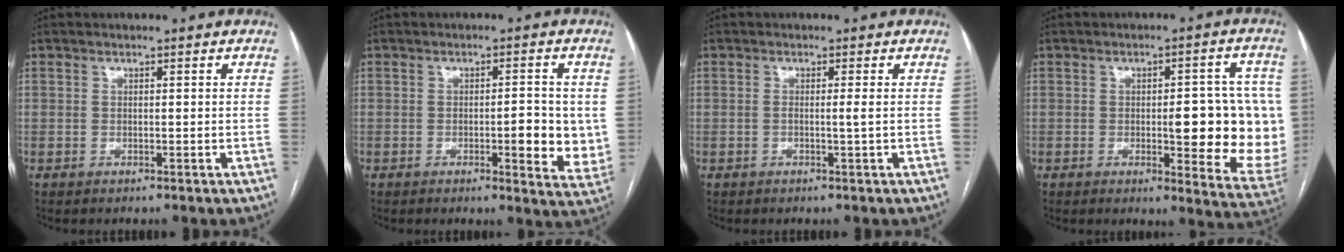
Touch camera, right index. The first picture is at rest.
{"total": 7.1, "force": [-0.5, 1.9, 6.8], "torque": [-0.081, -0.006, -0.007]}
{"total": 1.3, "force": [-0.1, -0.4, 1.2], "torque": [-0.024, -0.001, -0.004]}
{"total": 14.9, "force": [-0.7, 4.1, 14.3], "torque": [-0.128, 0.007, 0.001]}